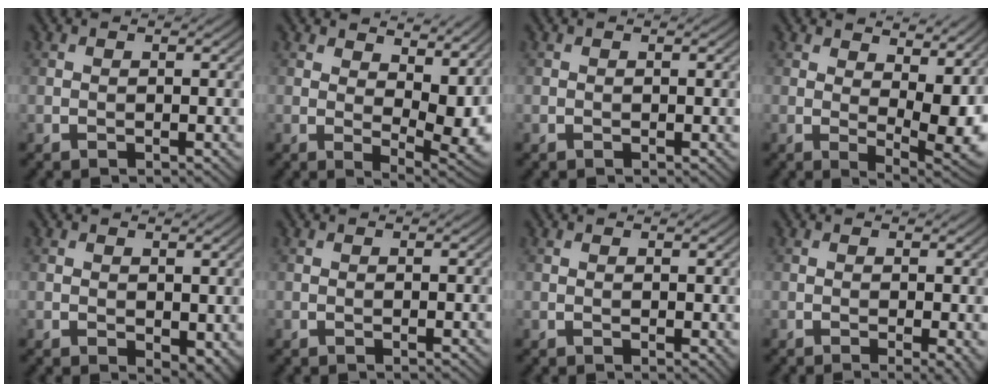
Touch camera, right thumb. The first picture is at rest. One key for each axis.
{"total": 10.8, "fx": 5.4, "fy": 5.1, "fz": 7.8, "tx": -0.111, "ty": -0.005, "tz": 0.090}
{"total": 0.0}
{"total": 11.1, "fx": 4.7, "fy": 5.0, "fz": 8.7, "tx": -0.121, "ty": -0.003, "tz": 0.078}
{"total": 3.1, "fx": 0.4, "fy": 1.9, "fz": 2.4, "tx": -0.038, "ty": -0.010, "tz": 0.012}
{"total": 0.0}
{"total": 1.0, "fx": 0.6, "fy": 0.3, "fz": 0.8, "tx": -0.013, "ty": -0.004, "tz": 0.013}
{"total": 2.7, "fx": -0.2, "fy": 0.4, "fz": 2.7, "tx": -0.038, "ty": -0.003, "tz": -0.005}